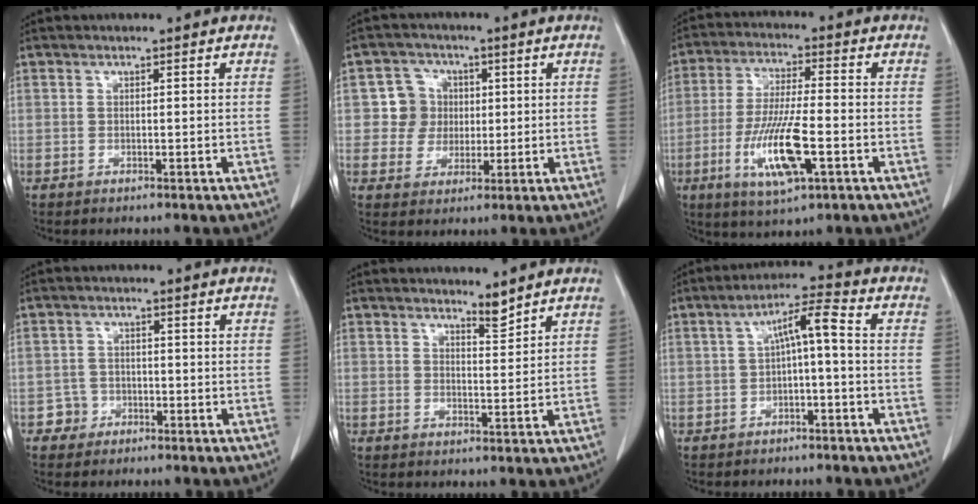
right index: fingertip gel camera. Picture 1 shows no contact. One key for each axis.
{"total": 6.2, "fx": 0.9, "fy": 6.0, "fz": 1.1, "tx": -0.016, "ty": 0.023, "tz": 0.020}
{"total": 12.2, "fx": -4.0, "fy": 2.3, "fz": 11.3, "tx": -0.226, "ty": -0.016, "tz": -0.068}
{"total": 3.0, "fx": -1.4, "fy": 2.7, "fz": -0.1, "tx": 0.010, "ty": 0.014, "tz": -0.026}
{"total": 2.6, "fx": 2.5, "fy": 0.3, "fz": 0.8, "tx": -0.018, "ty": -0.009, "tz": 0.047}
{"total": 6.3, "fx": 0.0, "fy": 1.3, "fz": 6.1, "tx": -0.111, "ty": 0.028, "tz": 0.000}